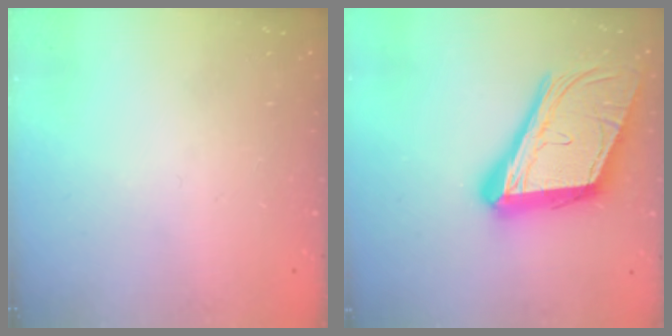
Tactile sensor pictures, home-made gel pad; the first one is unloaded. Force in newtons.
{"total": 24.2, "press": 23.8, "slide": 4.4}